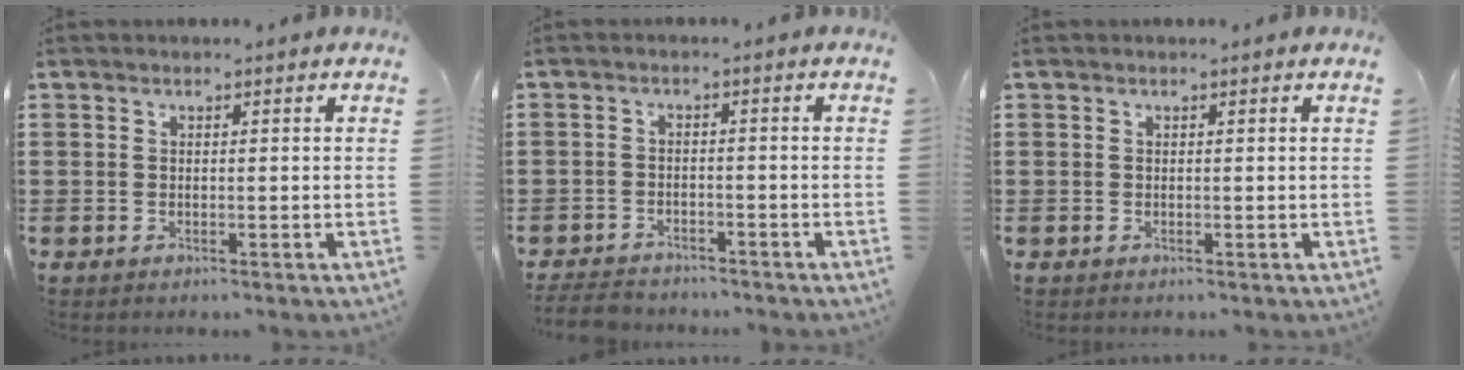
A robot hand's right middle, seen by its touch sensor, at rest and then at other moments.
{"total": 3.5, "force": [-3.4, 0.8, 0.3], "torque": [-0.015, 0.000, -0.074]}
{"total": 0.0}